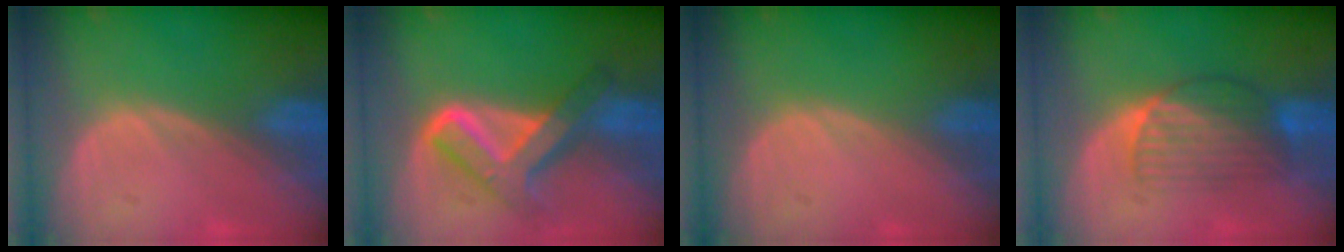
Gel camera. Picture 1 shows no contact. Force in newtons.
{"total": 8.0, "press": 8.0, "slide": 0.7}
{"total": 0.0}
{"total": 6.7, "press": 6.3, "slide": 2.3}